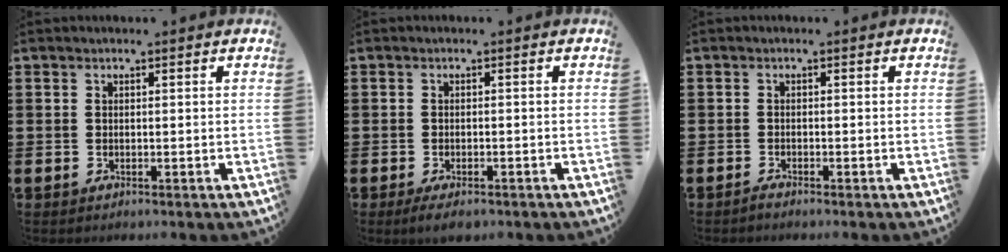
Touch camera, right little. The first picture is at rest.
{"total": 1.4, "force": [-0.9, 0.5, 1.0], "torque": [-0.011, -0.002, -0.020]}
{"total": 0.6, "force": [-0.5, 0.0, 0.3], "torque": [-0.005, -0.003, -0.010]}